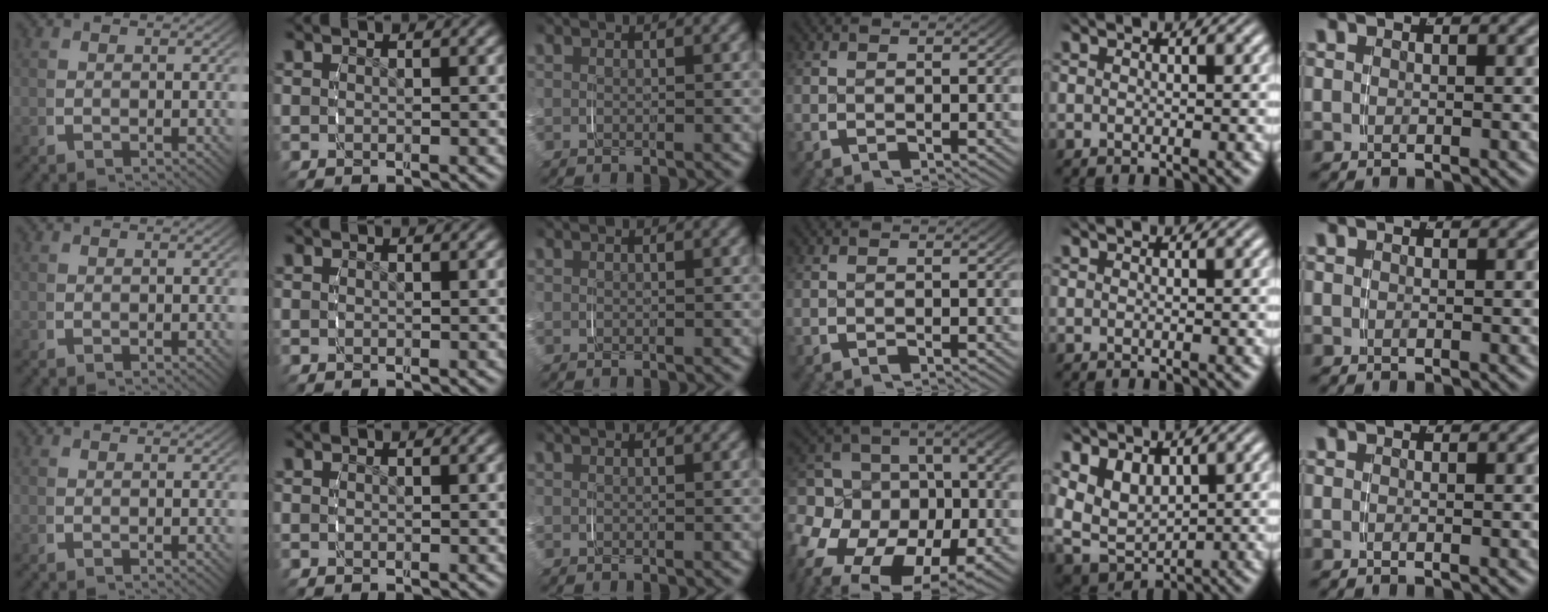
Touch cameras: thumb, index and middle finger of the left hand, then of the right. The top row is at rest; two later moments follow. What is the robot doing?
{"motion": "grasp_and_lifting", "object": "jacket"}